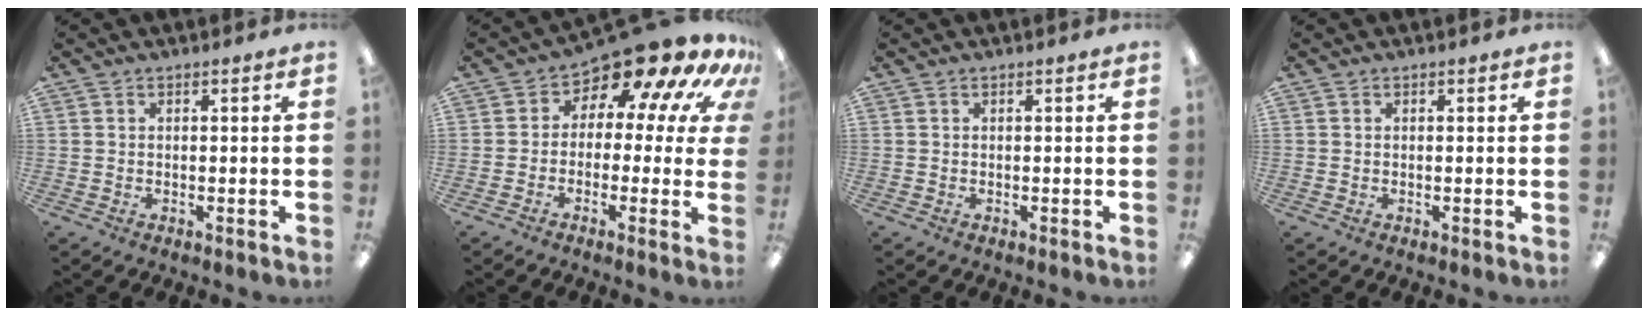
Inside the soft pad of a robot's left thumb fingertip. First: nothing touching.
{"total": 12.5, "force": [8.5, 5.1, 7.5], "torque": [-0.117, -0.074, 0.140]}
{"total": 0.0}
{"total": 0.0}